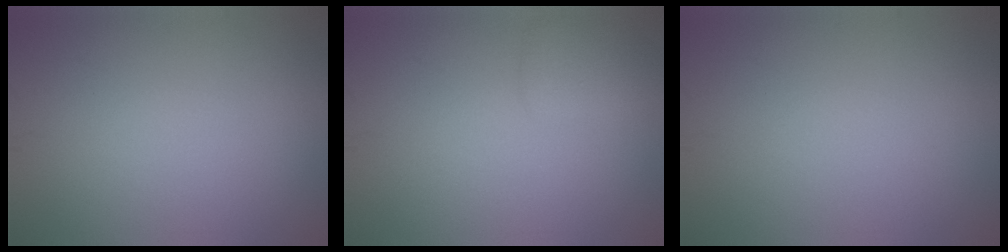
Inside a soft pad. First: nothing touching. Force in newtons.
{"total": 1.6, "press": 1.6, "slide": 0.0}
{"total": 0.0}